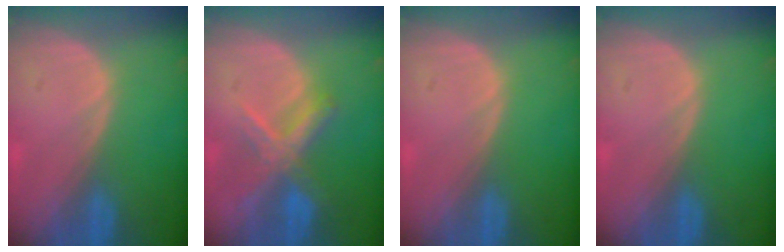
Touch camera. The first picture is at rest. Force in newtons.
{"total": 7.3, "press": 6.2, "slide": 4.0}
{"total": 0.0}
{"total": 0.0}